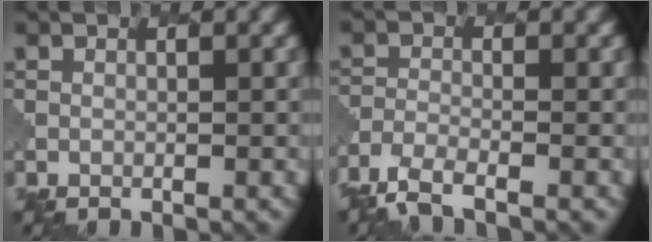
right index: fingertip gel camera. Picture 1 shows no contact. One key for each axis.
{"total": 3.4, "fx": -2.8, "fy": 0.8, "fz": 1.8, "tx": -0.042, "ty": -0.012, "tz": -0.064}